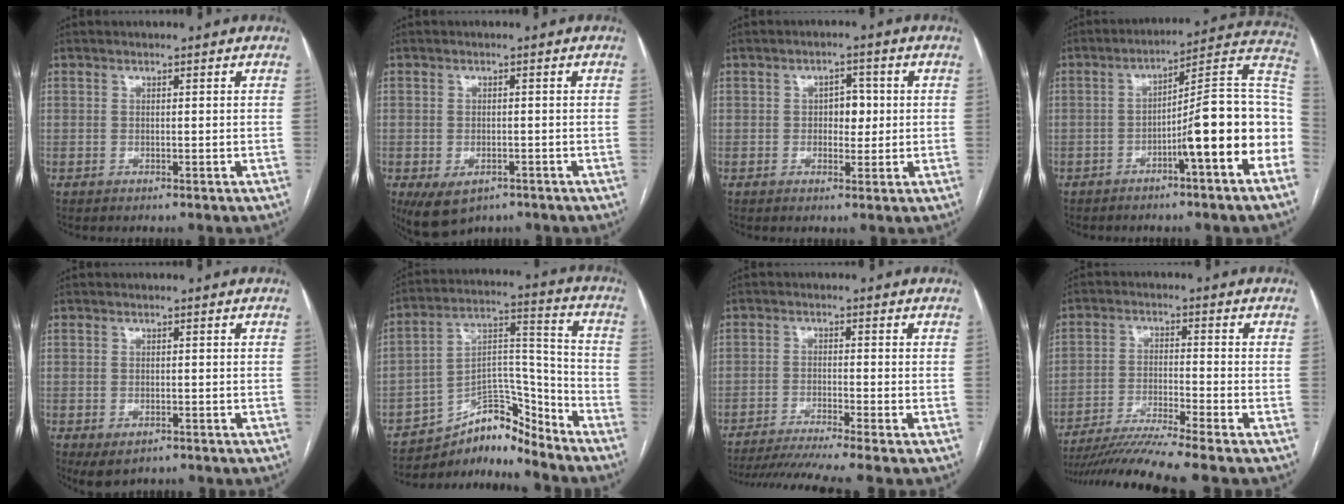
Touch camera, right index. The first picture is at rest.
{"total": 5.9, "force": [-3.3, 3.5, 3.5], "torque": [-0.064, -0.007, -0.043]}
{"total": 3.6, "force": [0.2, 2.3, 2.8], "torque": [-0.034, 0.009, 0.005]}
{"total": 14.9, "force": [-4.7, 0.9, 14.1], "torque": [-0.183, 0.032, -0.070]}
{"total": 3.0, "force": [-1.4, 1.7, 2.0], "torque": [-0.037, -0.006, -0.011]}
{"total": 10.3, "force": [-9.6, 2.9, 2.2], "torque": [-0.029, 0.065, -0.168]}
{"total": 10.2, "force": [-8.6, -1.9, 5.1], "torque": [-0.068, -0.021, -0.141]}
{"total": 9.9, "force": [-8.6, -2.6, 4.2], "torque": [-0.065, -0.025, -0.153]}